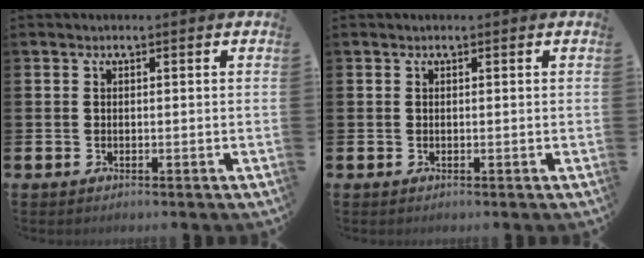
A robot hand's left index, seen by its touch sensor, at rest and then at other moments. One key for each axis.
{"total": 0.0}